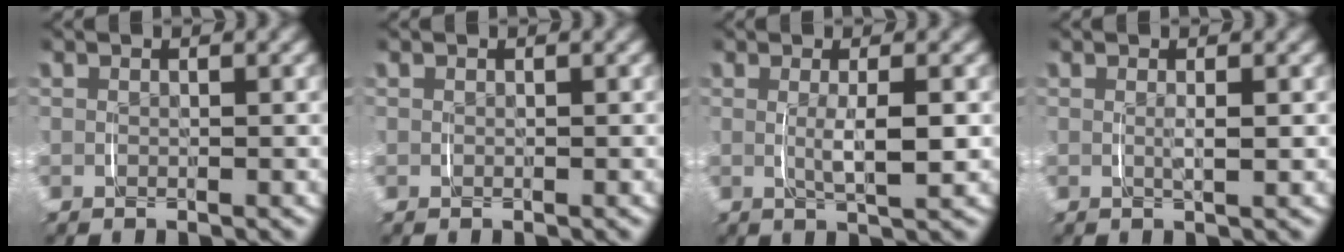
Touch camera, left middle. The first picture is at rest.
{"total": 0.0}
{"total": 2.9, "force": [0.1, 0.4, 2.9], "torque": [-0.053, -0.006, 0.005]}
{"total": 1.1, "force": [0.3, 0.0, 1.1], "torque": [-0.024, -0.005, 0.007]}